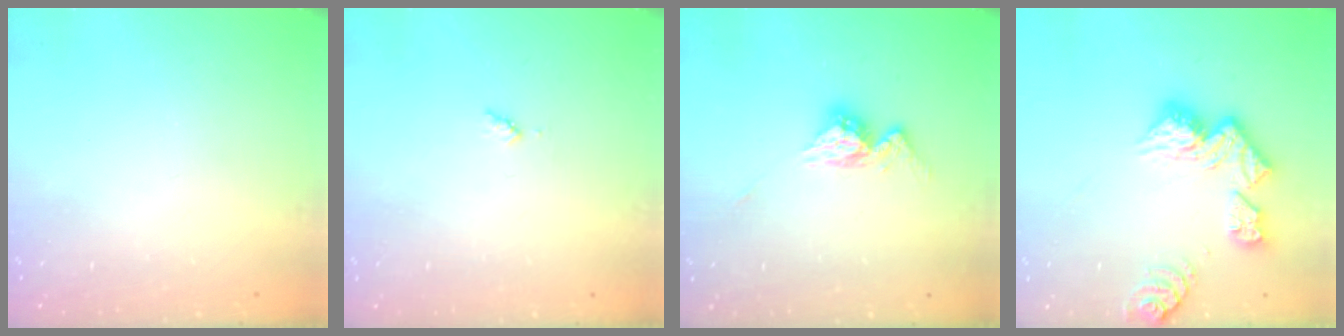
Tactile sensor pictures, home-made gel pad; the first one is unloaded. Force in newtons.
{"total": 3.4, "press": 3.3, "slide": 0.4}
{"total": 9.4, "press": 9.4, "slide": 0.8}
{"total": 13.1, "press": 13.0, "slide": 1.4}